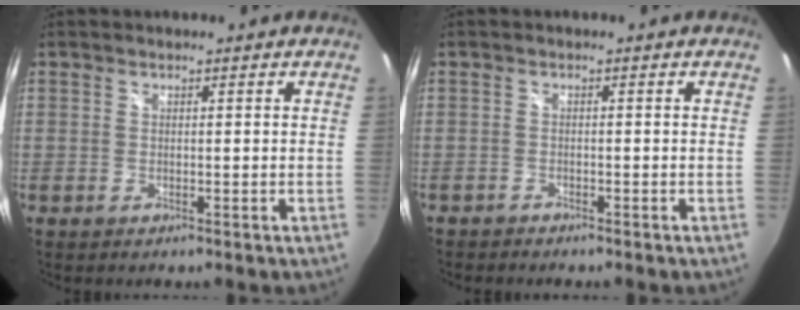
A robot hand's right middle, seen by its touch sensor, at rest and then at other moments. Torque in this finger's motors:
{"motor_torque": [-0.29, -0.18, 0.02, -0.01]}